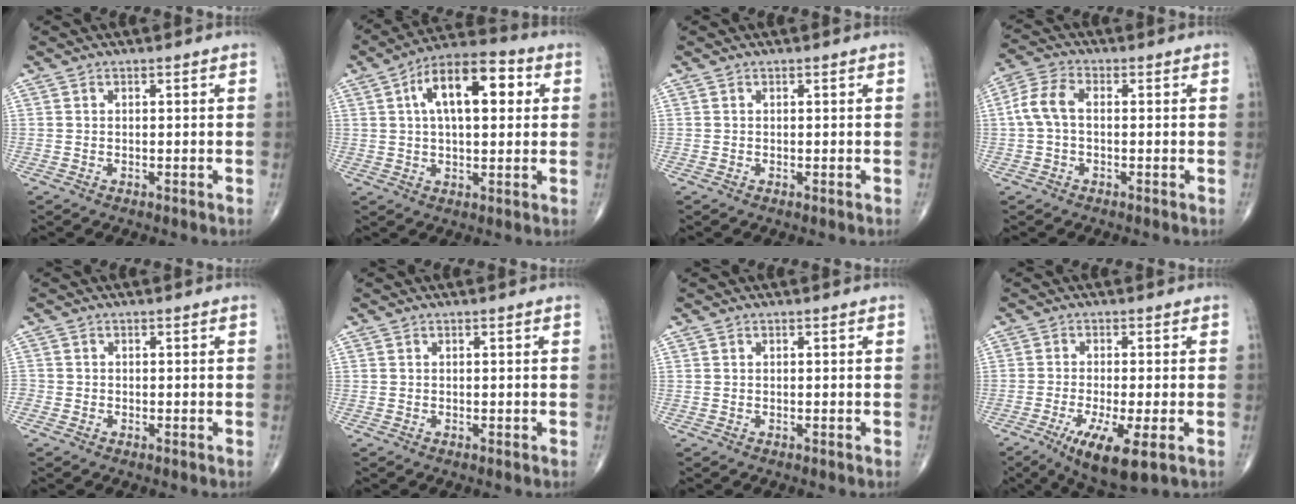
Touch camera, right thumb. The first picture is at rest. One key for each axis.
{"total": 14.8, "fx": 3.8, "fy": 7.0, "fz": 12.4, "tx": -0.184, "ty": 0.022, "tz": 0.054}
{"total": 0.0}
{"total": 5.9, "fx": 0.0, "fy": 3.5, "fz": 4.8, "tx": -0.107, "ty": 0.020, "tz": -0.008}
{"total": 0.9, "fx": -0.5, "fy": 0.8, "fz": 0.2, "tx": 0.000, "ty": 0.002, "tz": -0.015}
{"total": 0.0}
{"total": 0.0}
{"total": 10.1, "fx": -4.2, "fy": 2.3, "fz": 8.9, "tx": -0.154, "ty": -0.018, "tz": -0.066}